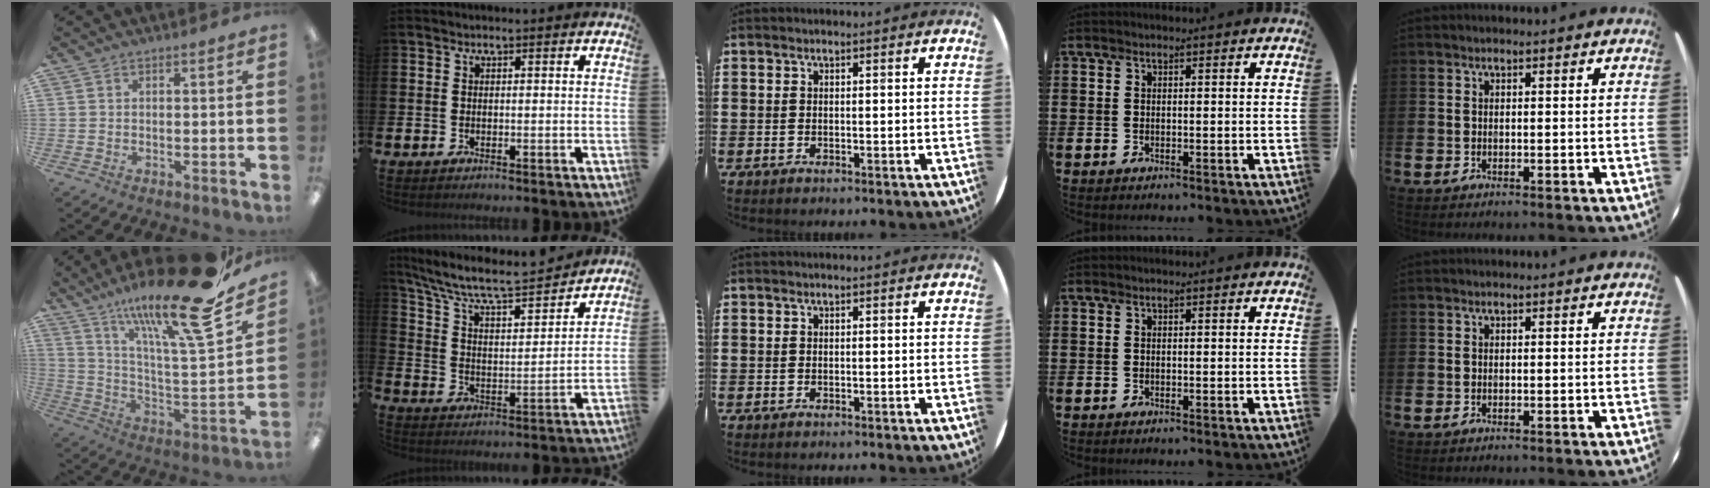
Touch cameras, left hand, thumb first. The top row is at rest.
{"thumb": {"total": 24.1, "force": [17.6, 3.1, 16.2], "torque": [-0.257, -0.118, 0.273]}, "index": {"total": 8.7, "force": [7.8, 1.8, 3.3], "torque": [-0.101, -0.052, 0.131]}}